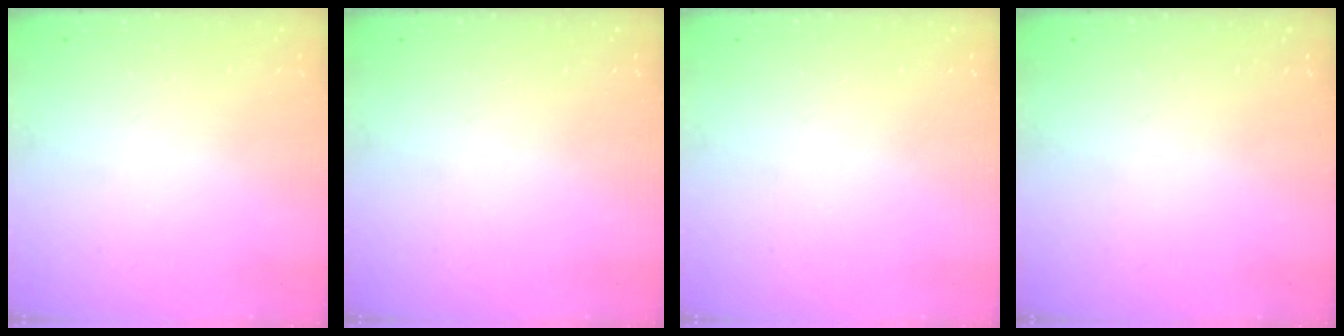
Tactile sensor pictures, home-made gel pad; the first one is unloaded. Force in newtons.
{"total": 0.0}
{"total": 0.0}
{"total": 0.0}